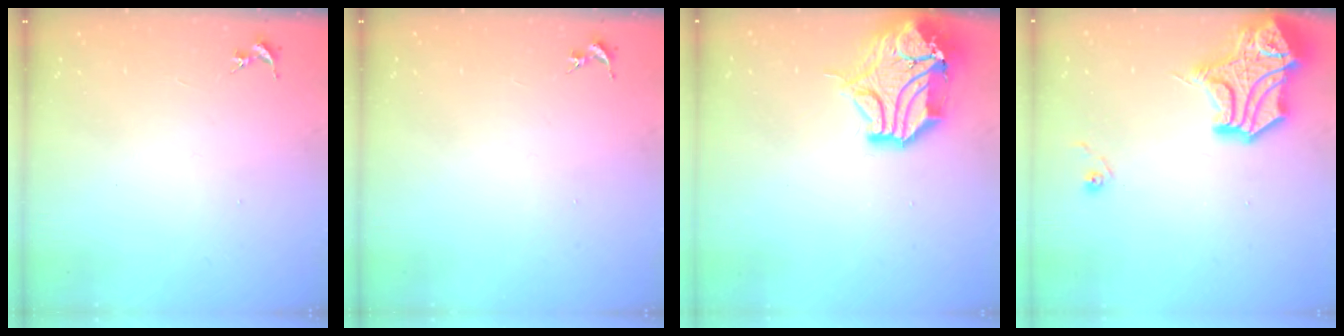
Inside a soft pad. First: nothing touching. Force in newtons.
{"total": 0.0}
{"total": 16.8, "press": 16.6, "slide": 2.4}
{"total": 21.1, "press": 21.0, "slide": 2.6}